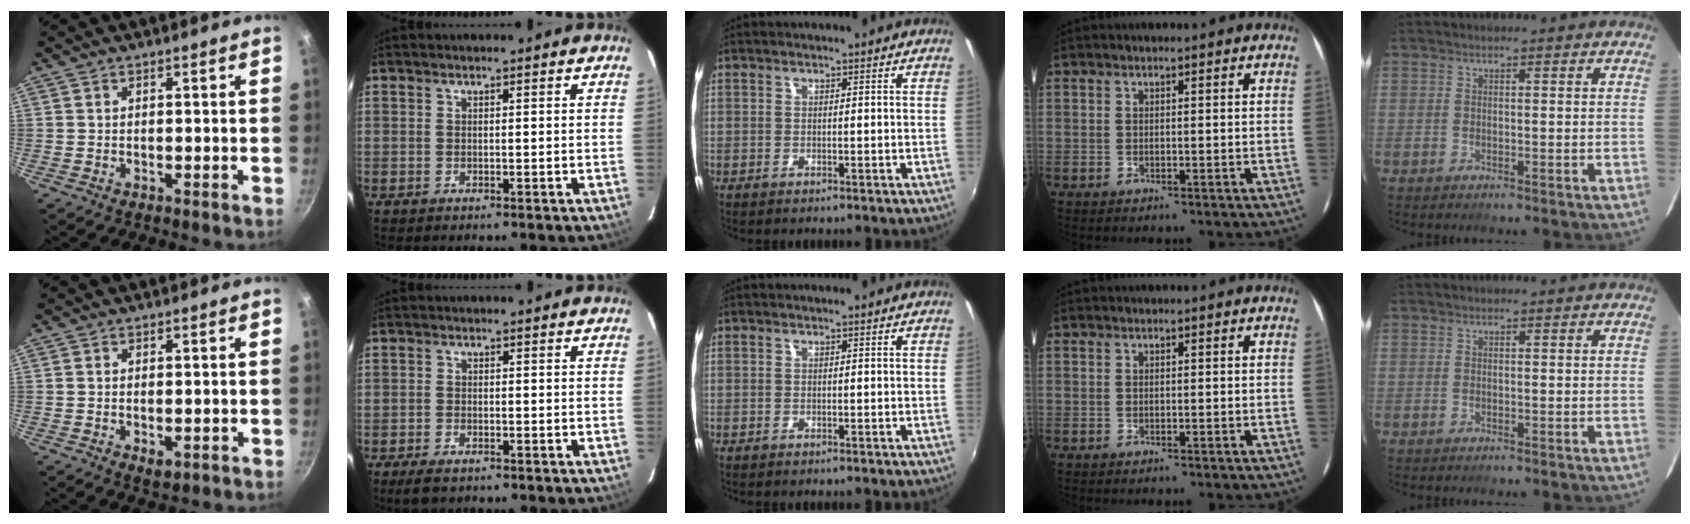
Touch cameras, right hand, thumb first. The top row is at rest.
{"thumb": {"total": 2.7, "force": [-0.6, 1.5, 2.2], "torque": [-0.035, -0.008, -0.008]}, "index": {"total": 3.5, "force": [-2.6, 1.3, 1.9], "torque": [-0.051, -0.010, -0.047]}}